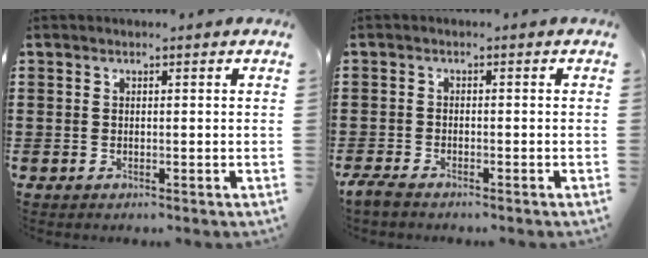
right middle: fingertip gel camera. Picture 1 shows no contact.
{"total": 2.2, "force": [-1.9, 0.7, 0.9], "torque": [-0.032, 0.000, -0.043]}